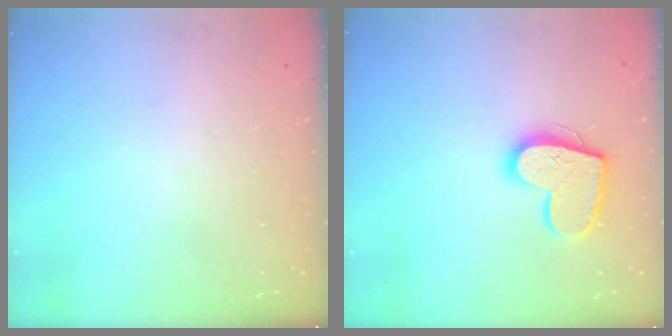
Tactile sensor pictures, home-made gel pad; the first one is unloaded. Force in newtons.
{"total": 14.8, "press": 14.8, "slide": 1.0}